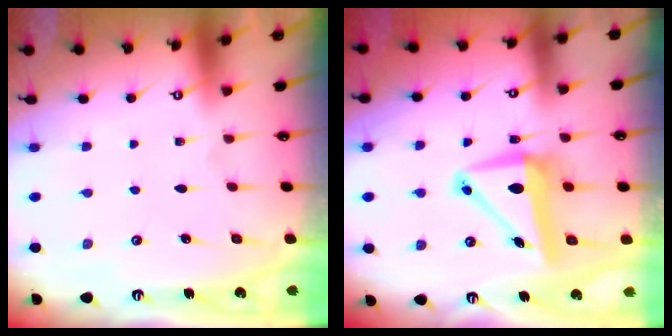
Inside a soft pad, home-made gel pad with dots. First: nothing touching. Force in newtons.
{"total": 8.2, "press": 8.0, "slide": 1.6}